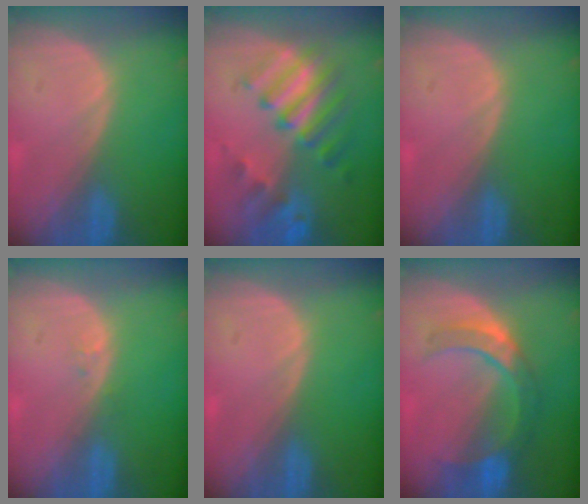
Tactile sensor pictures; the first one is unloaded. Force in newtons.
{"total": 9.2, "press": 8.3, "slide": 4.0}
{"total": 0.0}
{"total": 0.6, "press": 0.6, "slide": 0.1}
{"total": 0.0}
{"total": 7.0, "press": 6.9, "slide": 1.1}